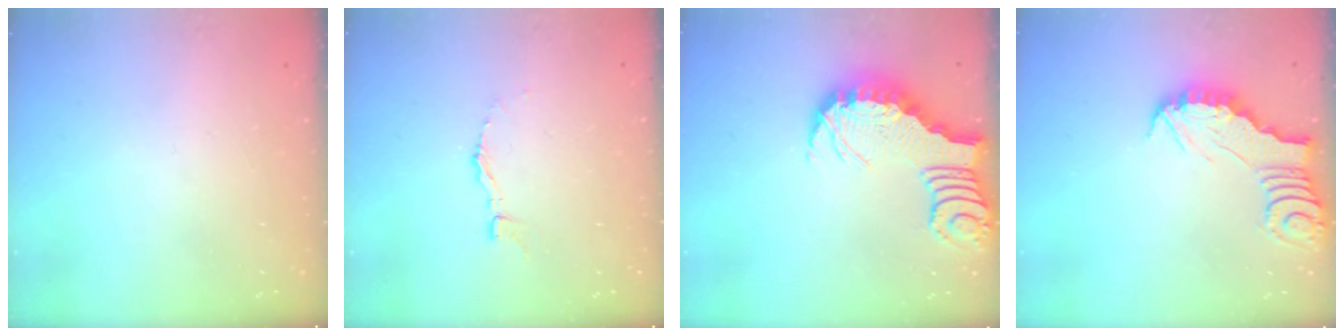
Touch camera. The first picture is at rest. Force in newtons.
{"total": 3.1, "press": 3.1, "slide": 0.2}
{"total": 3.4, "press": 3.3, "slide": 0.5}
{"total": 2.6, "press": 2.6, "slide": 0.2}